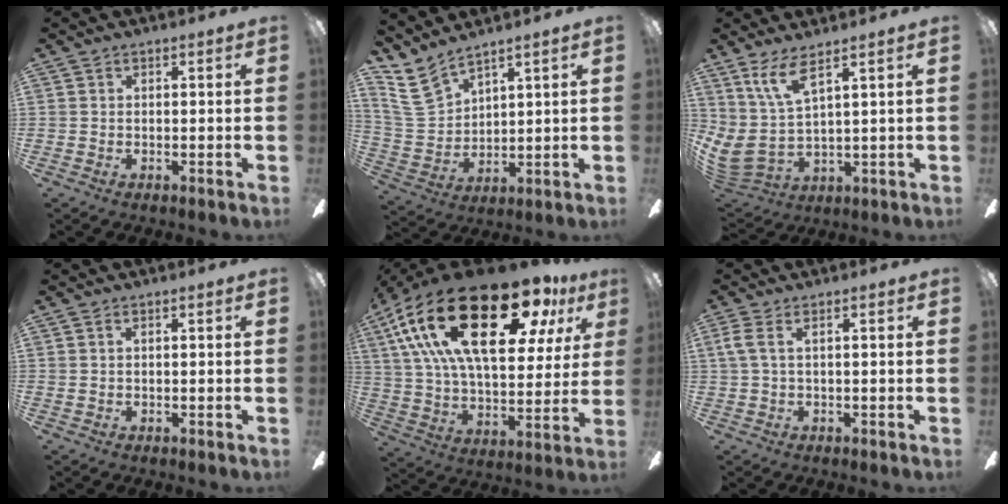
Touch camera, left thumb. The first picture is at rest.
{"total": 10.6, "force": [8.1, 5.4, 4.2], "torque": [-0.111, -0.034, 0.161]}
{"total": 12.6, "force": [6.9, 4.8, 9.4], "torque": [-0.216, -0.030, 0.129]}
{"total": 0.7, "force": [0.3, 0.3, 0.5], "torque": [-0.011, 0.004, 0.004]}
{"total": 31.7, "force": [16.3, 13.5, 23.7], "torque": [-0.449, -0.084, 0.269]}
{"total": 3.7, "force": [0.7, 1.3, 3.4], "torque": [-0.072, 0.003, 0.011]}